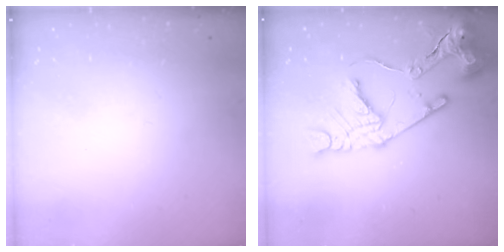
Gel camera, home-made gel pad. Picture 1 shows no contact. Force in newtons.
{"total": 16.7, "press": 16.6, "slide": 1.9}